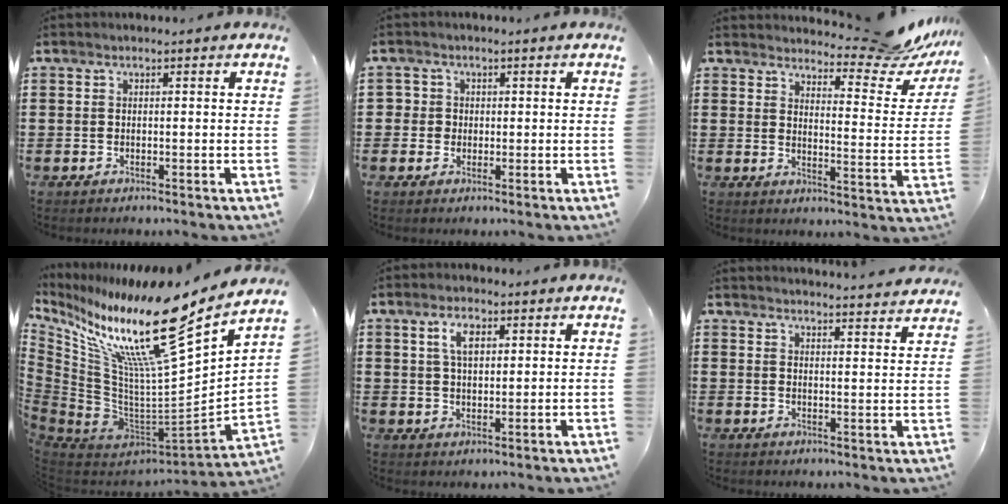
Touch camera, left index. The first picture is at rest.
{"total": 2.3, "force": [0.2, 2.2, 0.3], "torque": [-0.018, 0.009, 0.001]}
{"total": 8.4, "force": [7.8, 1.0, 3.2], "torque": [-0.044, -0.059, 0.133]}
{"total": 18.8, "force": [13.1, 2.2, 13.4], "torque": [-0.229, -0.104, 0.200]}
{"total": 4.4, "force": [1.9, 2.1, 3.3], "torque": [-0.066, 0.007, 0.032]}
{"total": 3.4, "force": [3.3, -0.7, 0.0], "torque": [-0.004, -0.024, 0.057]}